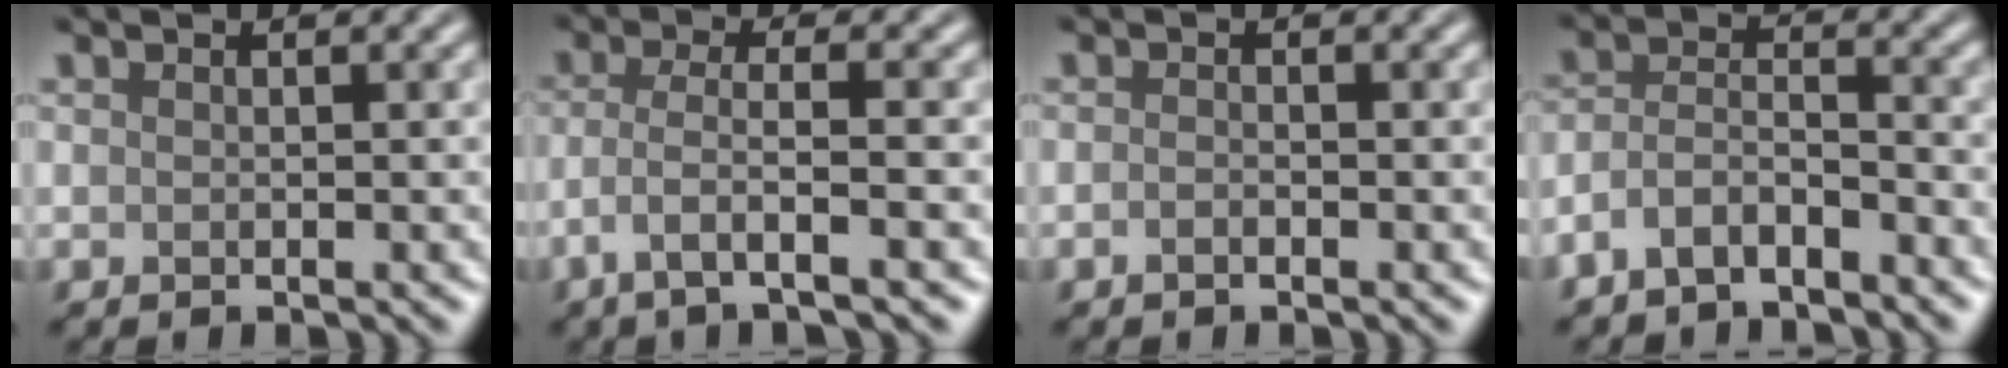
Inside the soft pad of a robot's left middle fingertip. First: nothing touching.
{"total": 4.0, "force": [-2.0, 0.7, 3.3], "torque": [-0.064, 0.000, -0.047]}
{"total": 0.6, "force": [-0.4, 0.2, 0.4], "torque": [-0.009, -0.001, -0.009]}
{"total": 3.7, "force": [-2.8, 1.4, 1.9], "torque": [-0.040, 0.003, -0.065]}